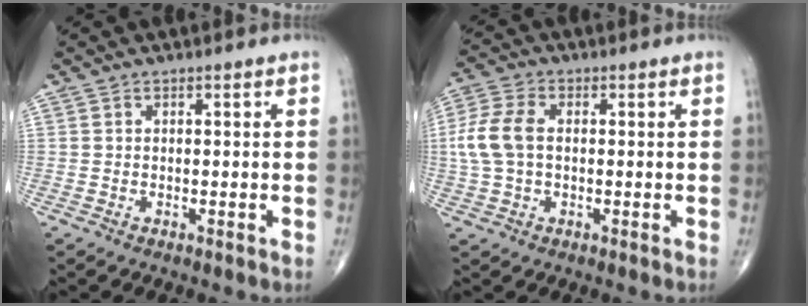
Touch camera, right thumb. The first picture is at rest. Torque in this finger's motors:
{"motor_torque": [-0.29, 0.53, 0.58, 0.09, 0.06]}